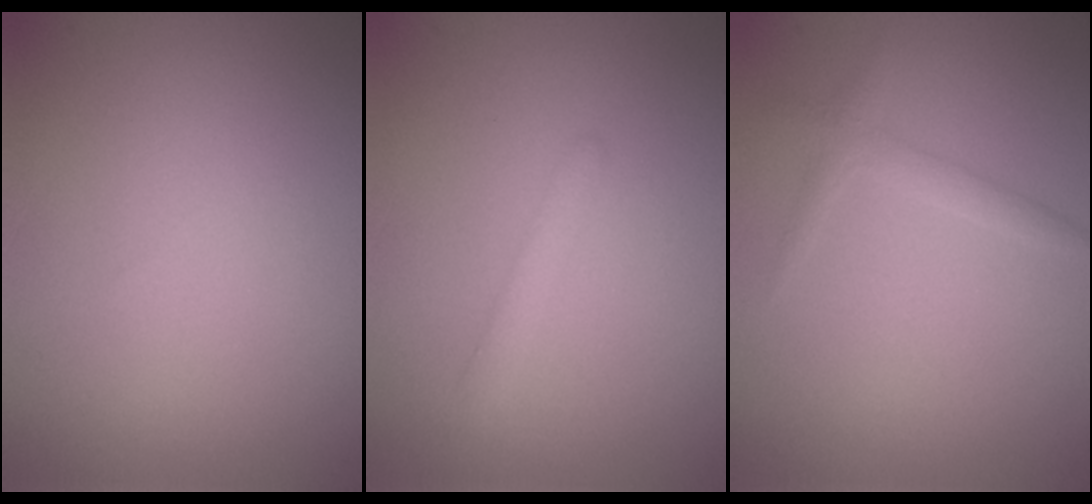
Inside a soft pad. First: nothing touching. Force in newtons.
{"total": 1.4, "press": 1.4, "slide": 0.0}
{"total": 1.3, "press": 1.3, "slide": 0.1}